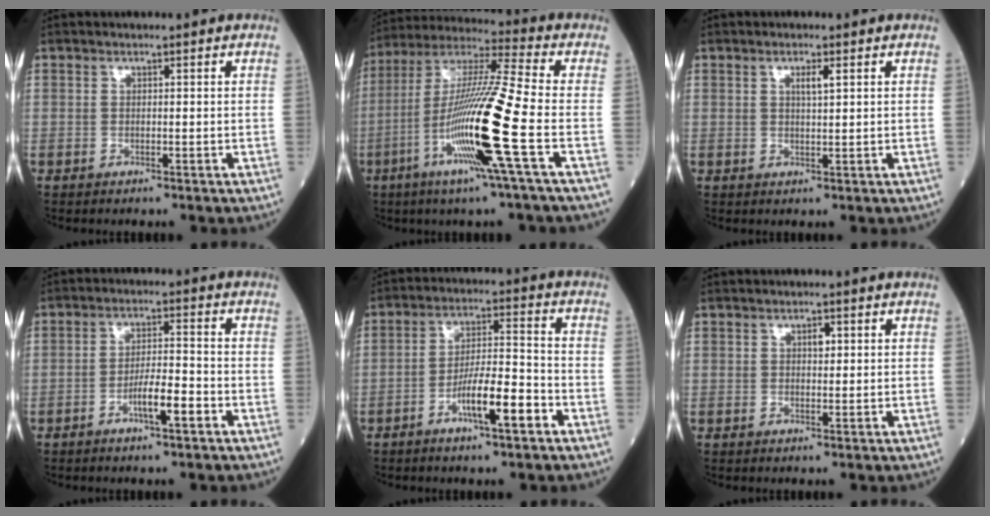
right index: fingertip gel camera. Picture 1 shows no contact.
{"total": 17.0, "force": [-5.3, -1.5, 16.0], "torque": [-0.315, -0.019, -0.110]}
{"total": 1.9, "force": [0.9, 0.2, 1.7], "torque": [-0.032, -0.002, 0.013]}
{"total": 5.1, "force": [-2.6, 0.5, 4.4], "torque": [-0.078, 0.000, -0.049]}
{"total": 8.4, "force": [-4.3, 1.0, 7.2], "torque": [-0.130, 0.004, -0.074]}
{"total": 1.4, "force": [0.5, 0.7, 1.1], "torque": [-0.016, 0.000, 0.007]}